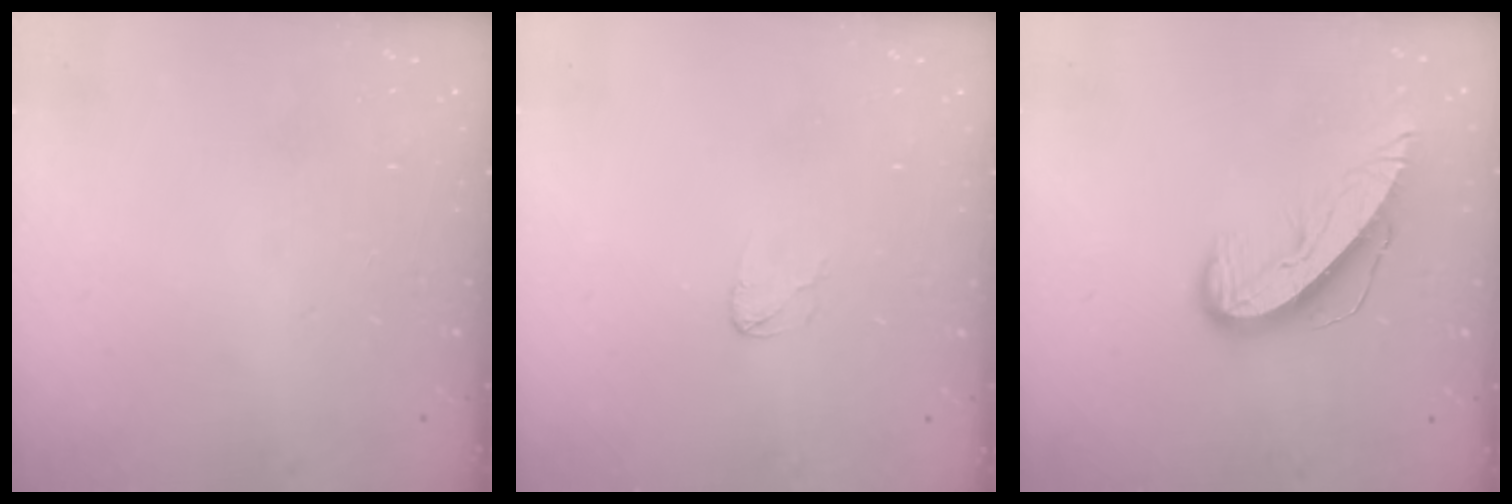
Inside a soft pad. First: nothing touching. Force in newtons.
{"total": 2.7, "press": 2.7, "slide": 0.2}
{"total": 9.8, "press": 9.7, "slide": 1.2}